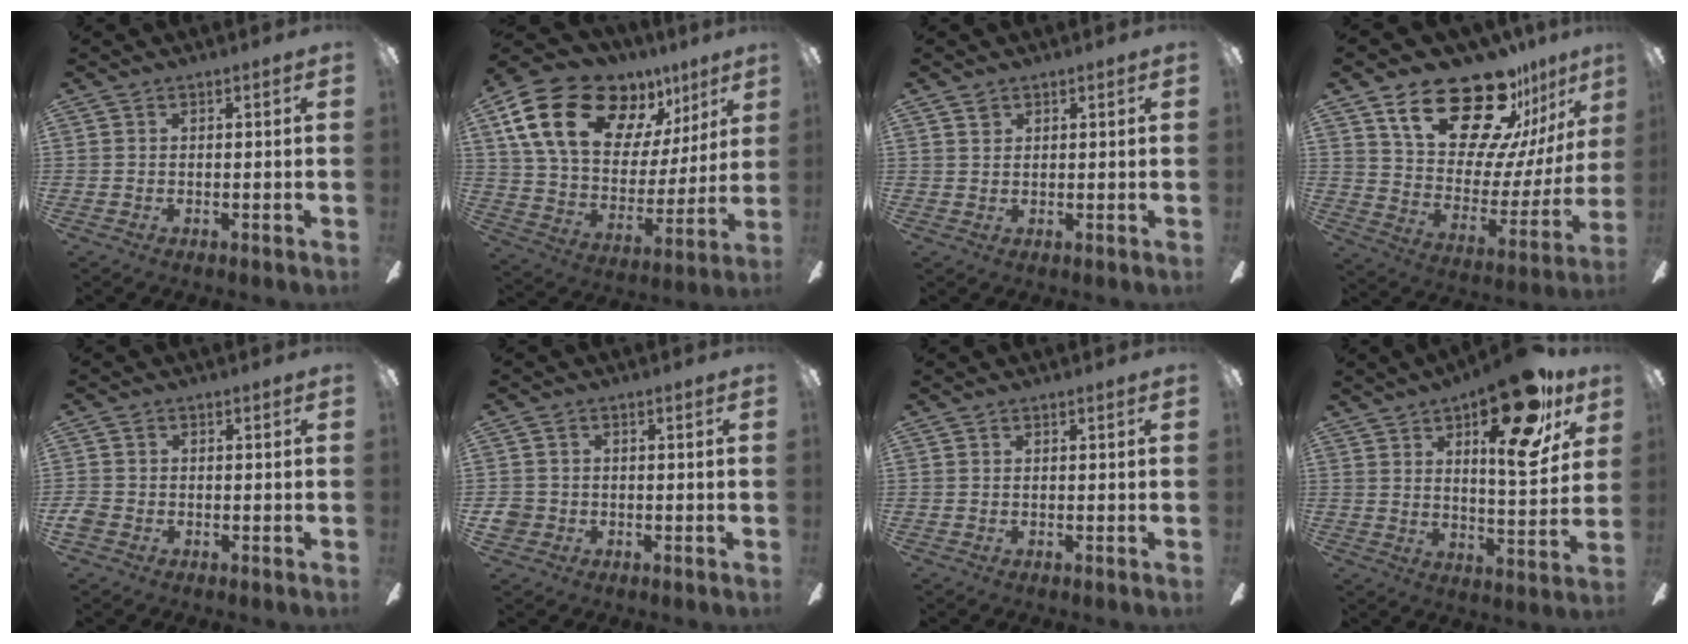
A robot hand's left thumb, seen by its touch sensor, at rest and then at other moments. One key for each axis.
{"total": 22.4, "fx": 13.0, "fy": 13.1, "fz": 12.7, "tx": -0.219, "ty": -0.064, "tz": 0.242}
{"total": 1.5, "fx": 1.1, "fy": 1.0, "fz": 0.3, "tx": 0.001, "ty": -0.004, "tz": 0.021}
{"total": 25.8, "fx": 19.4, "fy": 10.9, "fz": 13.1, "tx": -0.200, "ty": -0.131, "tz": 0.342}
{"total": 2.4, "fx": -1.1, "fy": 1.9, "fz": 1.1, "tx": -0.023, "ty": 0.006, "tz": -0.022}
{"total": 3.4, "fx": -1.0, "fy": 3.2, "fz": 0.9, "tx": -0.022, "ty": 0.006, "tz": -0.019}
{"total": 0.0}
{"total": 20.4, "fx": 13.1, "fy": 8.2, "fz": 13.2, "tx": -0.179, "ty": -0.073, "tz": 0.210}